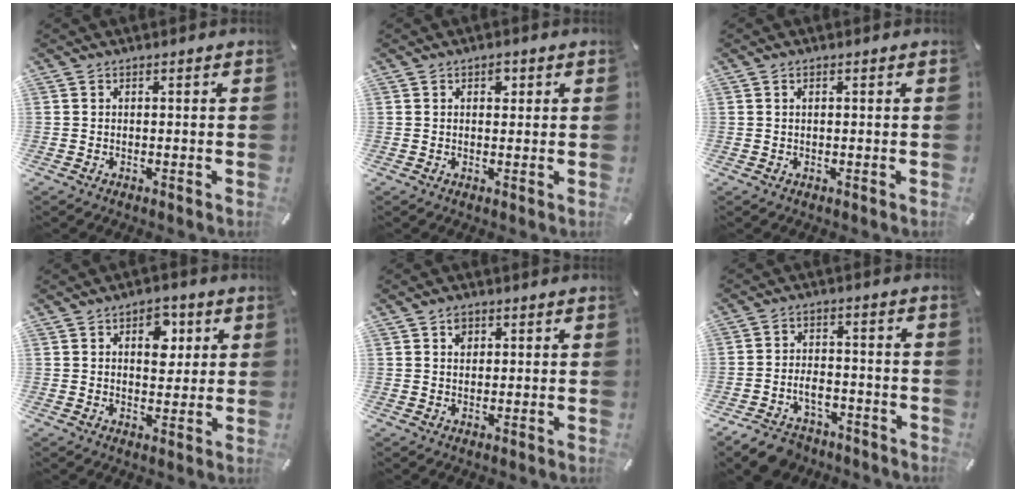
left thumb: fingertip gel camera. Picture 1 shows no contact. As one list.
[{"total": 2.1, "force": [0.9, 1.4, 1.3], "torque": [-0.011, -0.002, 0.012]}, {"total": 0.7, "force": [0.2, 0.2, 0.7], "torque": [-0.012, 0.003, 0.002]}, {"total": 7.7, "force": [2.6, 5.2, 5.0], "torque": [-0.046, -0.010, 0.034]}, {"total": 2.5, "force": [1.1, 2.0, 0.9], "torque": [-0.006, -0.002, 0.017]}, {"total": 6.9, "force": [-4.2, 4.6, 3.1], "torque": [-0.057, 0.024, -0.075]}]